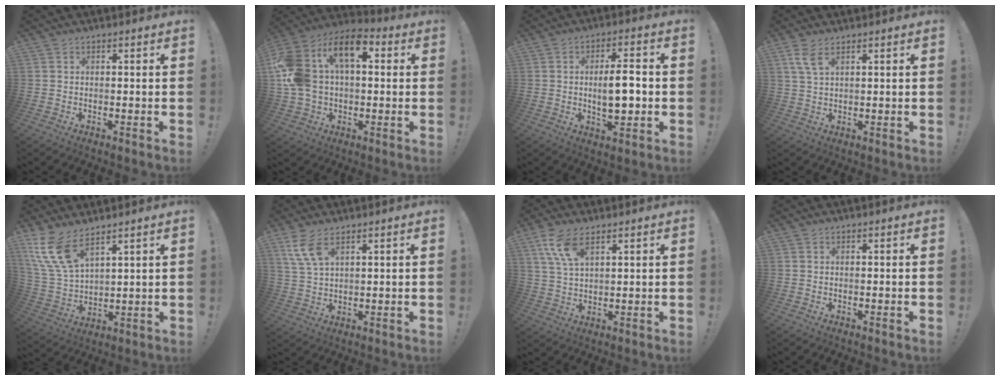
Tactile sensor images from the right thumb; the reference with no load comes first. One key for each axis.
{"total": 19.1, "fx": 5.3, "fy": 12.5, "fz": 13.4, "tx": -0.262, "ty": -0.002, "tz": 0.097}
{"total": 9.4, "fx": -0.6, "fy": 3.6, "fz": 8.6, "tx": -0.139, "ty": 0.000, "tz": -0.016}
{"total": 5.0, "fx": 2.8, "fy": 1.9, "fz": 3.6, "tx": -0.070, "ty": -0.007, "tz": 0.052}
{"total": 11.9, "fx": 8.1, "fy": 4.6, "fz": 7.4, "tx": -0.163, "ty": -0.042, "tz": 0.158}
{"total": 7.4, "fx": 4.4, "fy": 3.0, "fz": 5.1, "tx": -0.107, "ty": -0.019, "tz": 0.083}
{"total": 8.5, "fx": 5.0, "fy": 3.4, "fz": 5.9, "tx": -0.118, "ty": -0.013, "tz": 0.096}
{"total": 0.0}